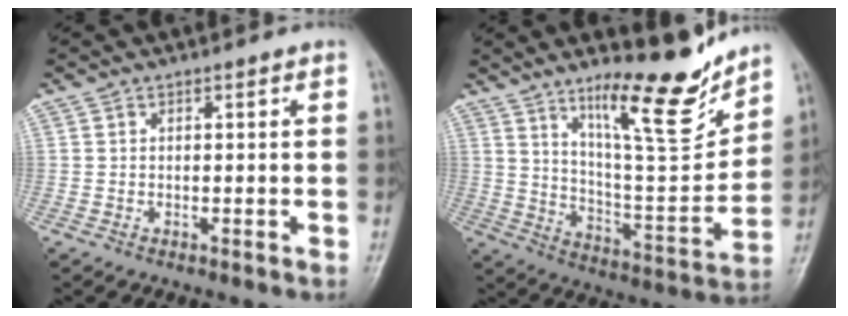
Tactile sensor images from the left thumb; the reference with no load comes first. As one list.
[{"total": 16.8, "force": [12.2, 3.6, 11.0], "torque": [-0.137, -0.094, 0.209]}]